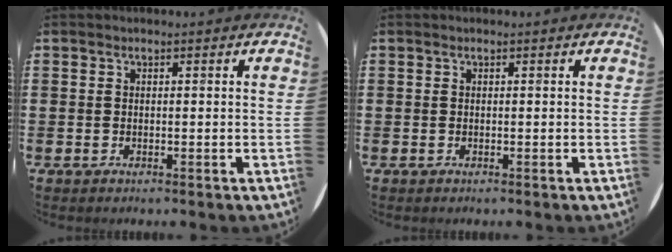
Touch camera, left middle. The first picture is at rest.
{"total": 0.0}